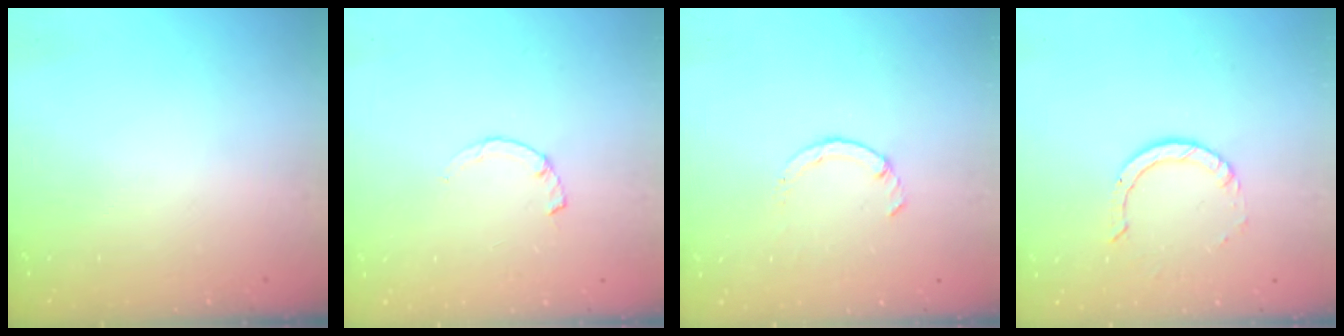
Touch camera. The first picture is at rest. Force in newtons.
{"total": 1.0, "press": 0.9, "slide": 0.2}
{"total": 2.2, "press": 2.1, "slide": 0.4}
{"total": 4.0, "press": 4.0, "slide": 0.3}